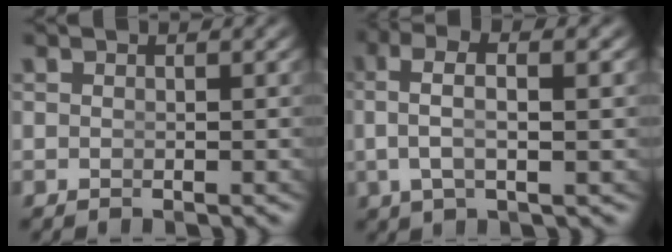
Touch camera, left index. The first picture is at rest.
{"total": 4.4, "force": [1.2, 1.6, 4.0], "torque": [-0.077, 0.007, 0.022]}